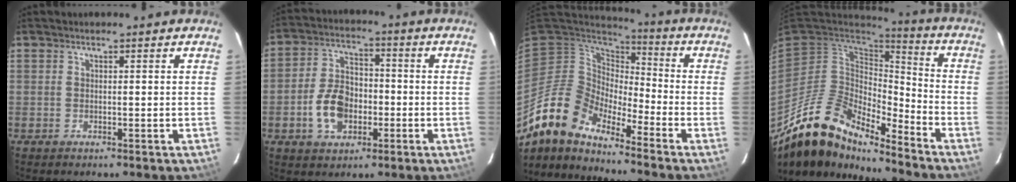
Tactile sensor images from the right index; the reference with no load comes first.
{"total": 10.0, "force": [-3.1, 6.8, 6.6], "torque": [-0.136, 0.018, -0.048]}
{"total": 11.7, "force": [-10.3, 3.8, 4.1], "torque": [-0.073, 0.003, -0.210]}
{"total": 17.1, "force": [-14.4, 5.6, 7.2], "torque": [-0.132, -0.005, -0.268]}